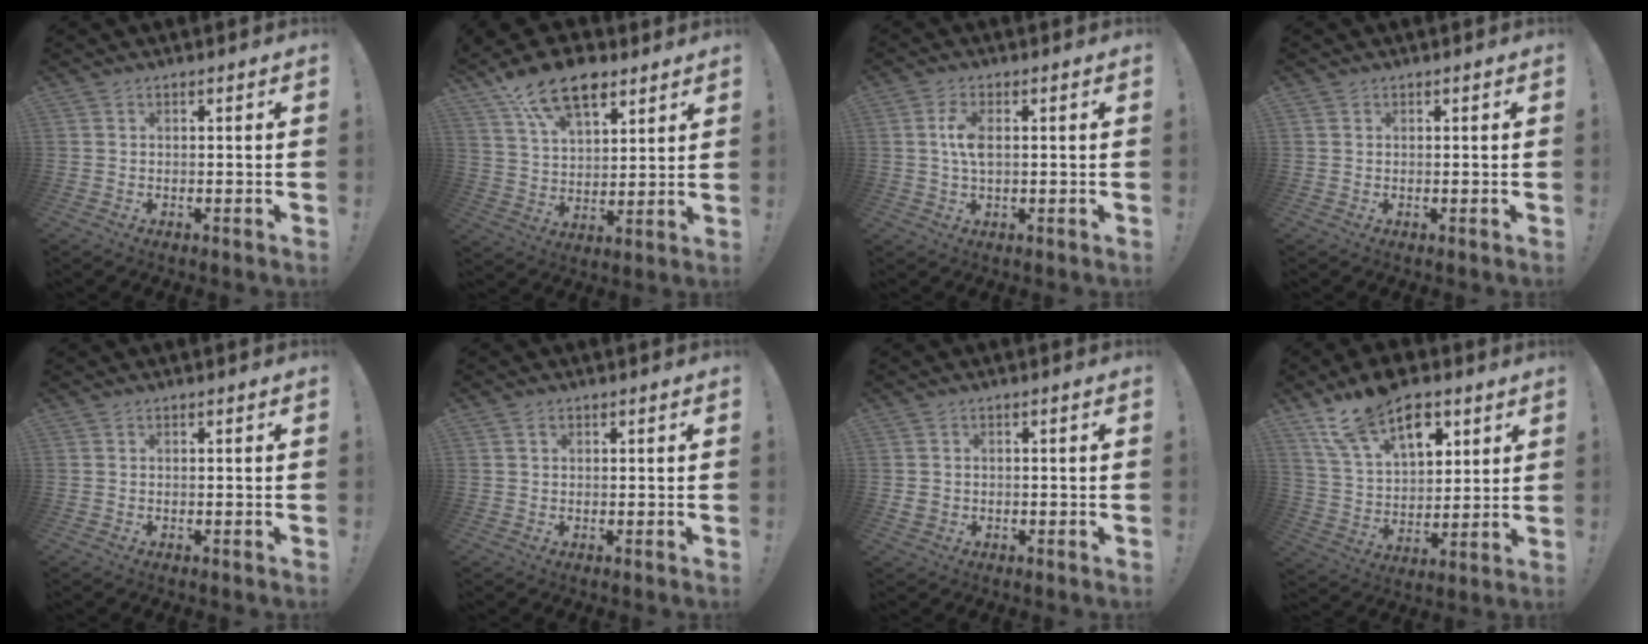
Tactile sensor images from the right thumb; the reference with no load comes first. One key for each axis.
{"total": 15.2, "fx": 9.8, "fy": 8.2, "fz": 8.2, "tx": -0.143, "ty": -0.052, "tz": 0.182}
{"total": 5.7, "fx": 0.6, "fy": 2.7, "fz": 5.0, "tx": -0.094, "ty": -0.003, "tz": 0.005}
{"total": 0.0}
{"total": 0.0}
{"total": 1.2, "fx": 0.5, "fy": 0.9, "fz": 0.6, "tx": -0.007, "ty": 0.001, "tz": 0.008}
{"total": 1.9, "fx": -0.4, "fy": 1.7, "fz": 0.7, "tx": -0.011, "ty": 0.003, "tz": -0.006}
{"total": 18.1, "fx": 10.5, "fy": 10.4, "fz": 10.3, "tx": -0.160, "ty": -0.066, "tz": 0.192}